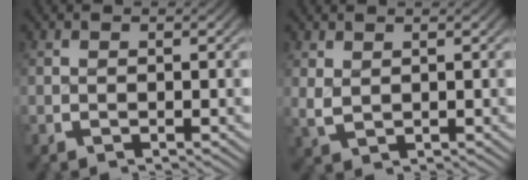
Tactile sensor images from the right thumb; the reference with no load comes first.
{"total": 1.7, "force": [0.9, 1.0, 0.9], "torque": [-0.027, -0.006, 0.029]}